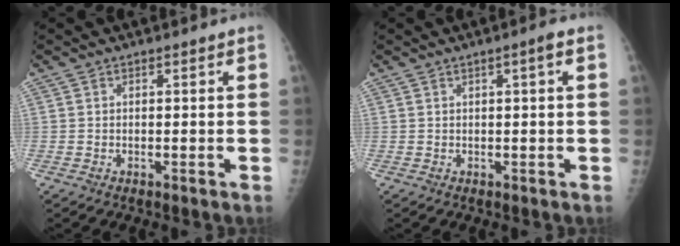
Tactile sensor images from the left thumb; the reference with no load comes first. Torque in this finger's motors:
{"motor_torque": [-0.49, -0.25, -0.50, -0.05, 0.08]}